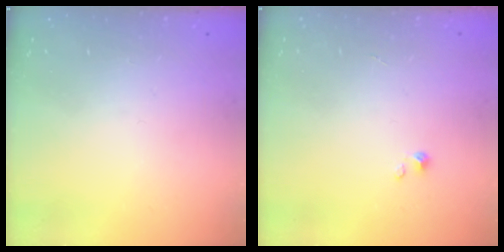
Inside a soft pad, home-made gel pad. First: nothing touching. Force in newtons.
{"total": 0.7, "press": 0.7, "slide": 0.1}